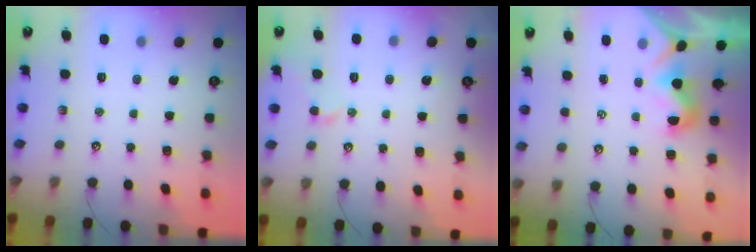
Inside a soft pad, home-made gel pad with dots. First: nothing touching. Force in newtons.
{"total": 1.4, "press": 1.3, "slide": 0.6}
{"total": 0.9, "press": 0.7, "slide": 0.5}